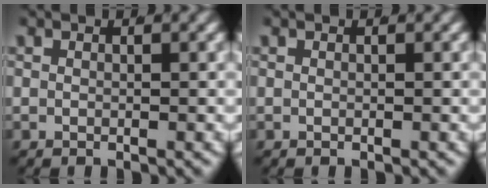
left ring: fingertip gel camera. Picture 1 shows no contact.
{"total": 0.0}